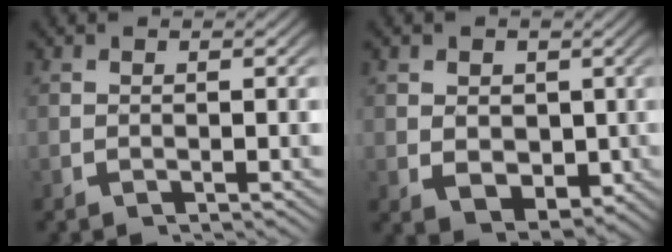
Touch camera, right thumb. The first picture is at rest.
{"total": 5.5, "force": [0.1, 4.2, 3.5], "torque": [-0.081, -0.038, 0.022]}